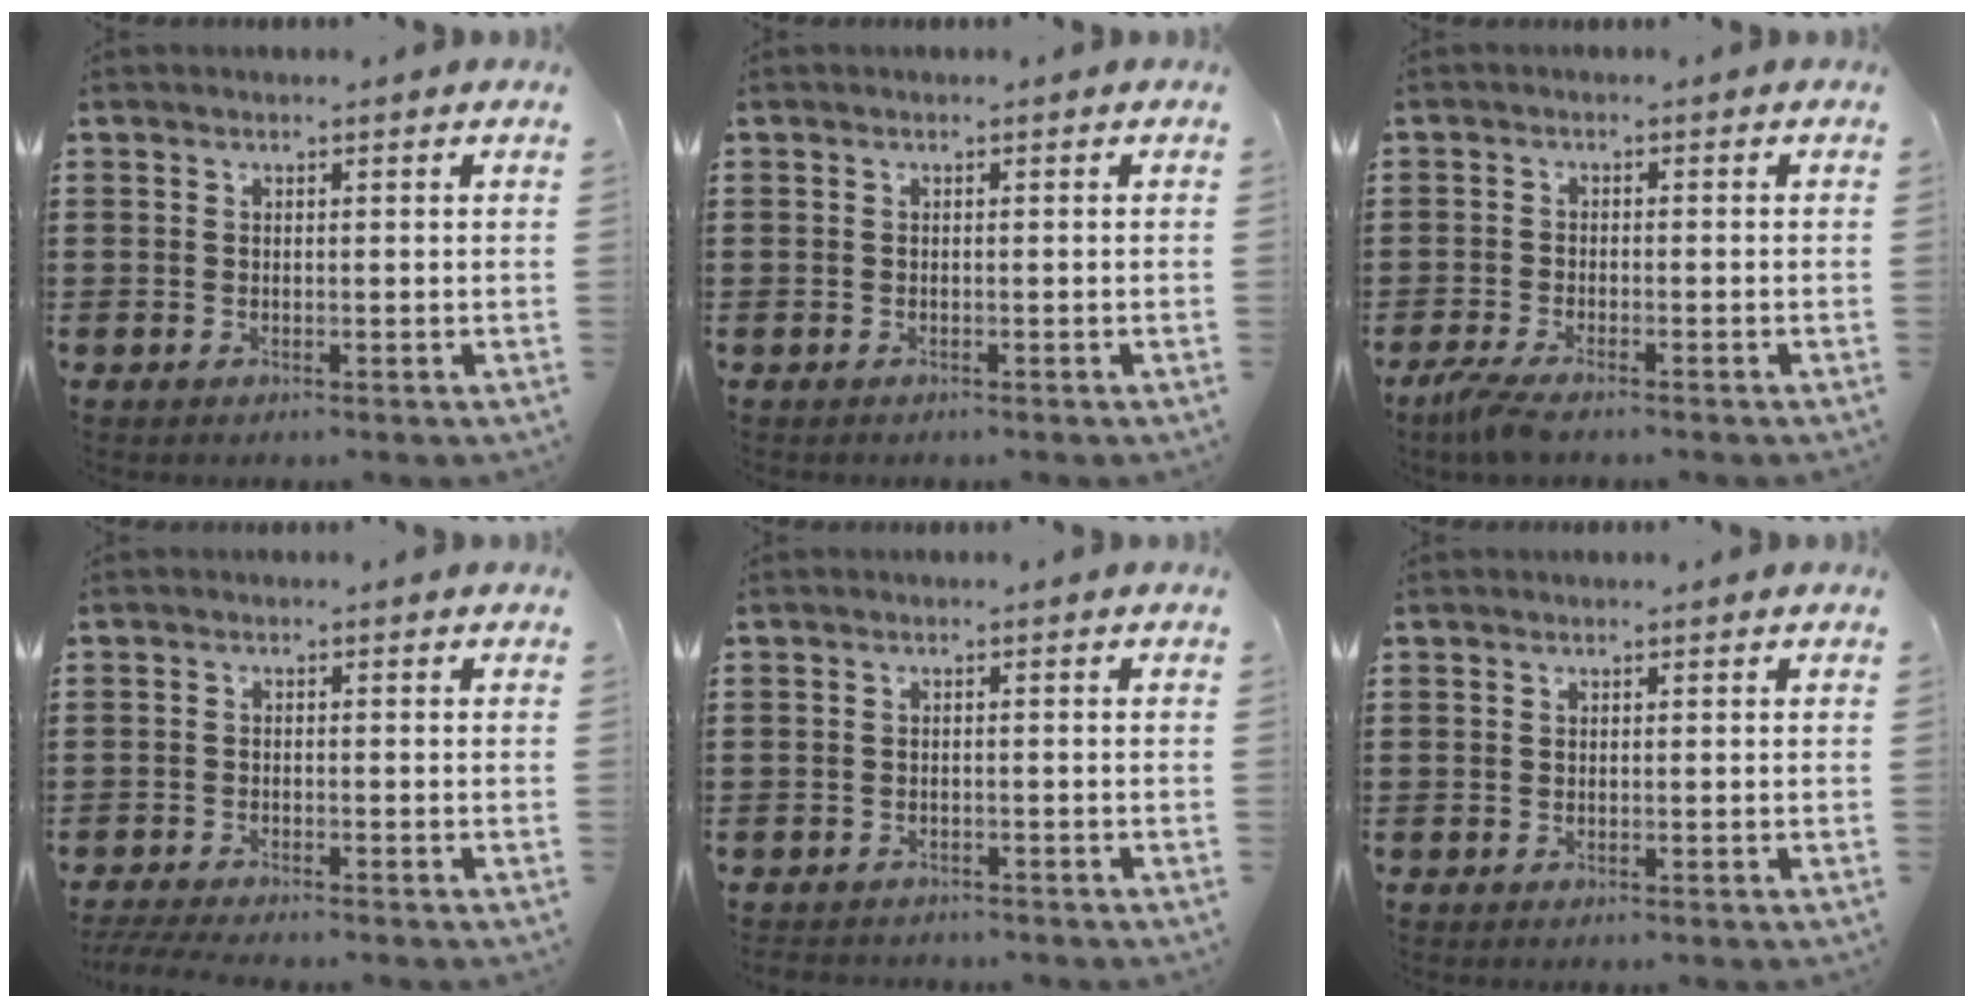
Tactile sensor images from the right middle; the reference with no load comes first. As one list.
[{"total": 0.0}, {"total": 2.9, "force": [-2.3, 0.4, 1.8], "torque": [-0.052, -0.010, -0.048]}, {"total": 2.6, "force": [-2.6, 0.0, 0.6], "torque": [-0.027, -0.008, -0.057]}, {"total": 1.5, "force": [-1.4, 0.3, -0.1], "torque": [-0.005, -0.001, -0.032]}, {"total": 0.0}]